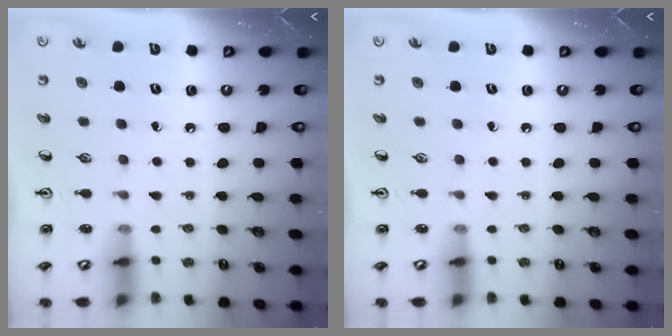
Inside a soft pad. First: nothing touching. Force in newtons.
{"total": 0.0}